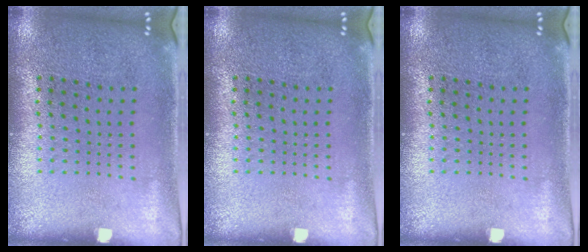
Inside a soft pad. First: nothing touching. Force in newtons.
{"total": 0.0}
{"total": 0.0}